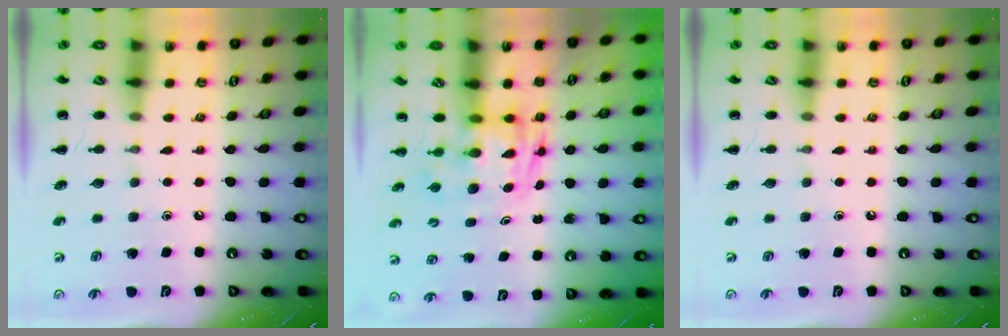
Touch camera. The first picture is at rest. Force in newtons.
{"total": 2.8, "press": 2.8, "slide": 0.5}
{"total": 0.0}